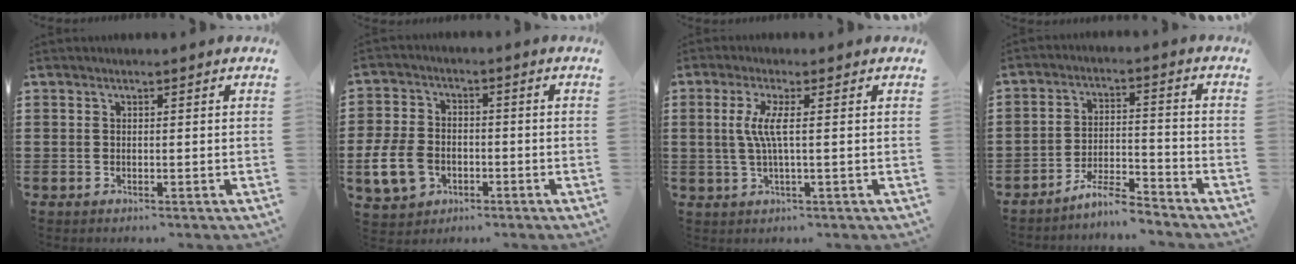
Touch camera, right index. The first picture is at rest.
{"total": 7.5, "force": [-2.1, 5.6, 4.5], "torque": [-0.131, 0.003, -0.046]}
{"total": 4.6, "force": [0.3, 0.1, 4.6], "torque": [-0.101, -0.011, -0.003]}
{"total": 5.7, "force": [-5.3, 0.5, 2.0], "torque": [-0.040, 0.004, -0.103]}